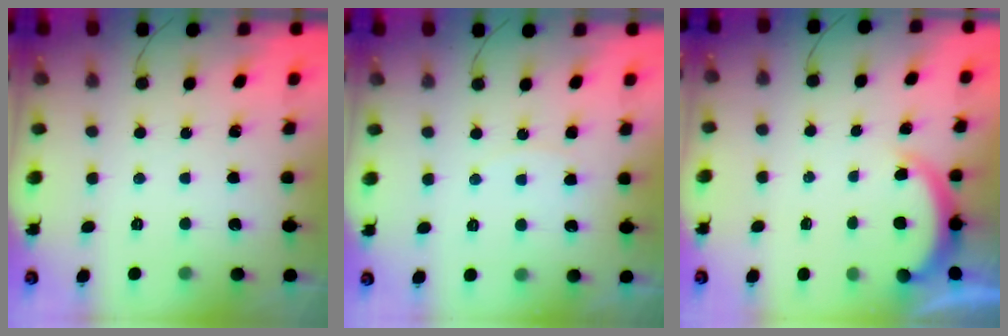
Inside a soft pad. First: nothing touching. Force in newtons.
{"total": 5.7, "press": 5.7, "slide": 0.1}
{"total": 2.2, "press": 2.2, "slide": 0.5}